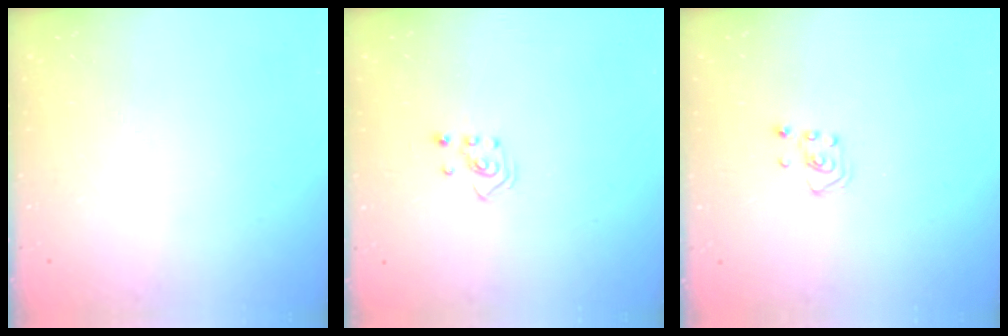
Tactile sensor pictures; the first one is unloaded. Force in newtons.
{"total": 2.3, "press": 2.2, "slide": 0.8}
{"total": 3.1, "press": 3.1, "slide": 0.3}